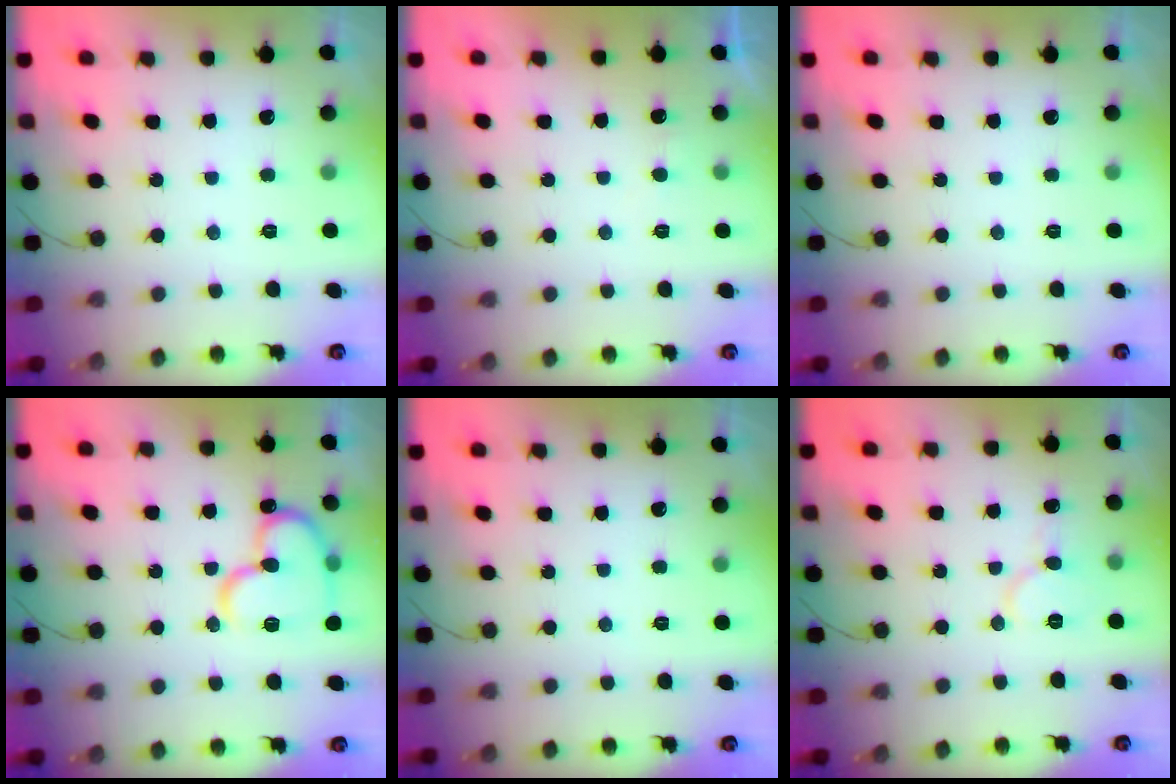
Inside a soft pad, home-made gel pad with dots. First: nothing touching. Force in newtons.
{"total": 3.0, "press": 2.9, "slide": 0.4}
{"total": 0.0}
{"total": 16.4, "press": 16.3, "slide": 2.0}
{"total": 0.0}
{"total": 6.7, "press": 6.7, "slide": 0.7}